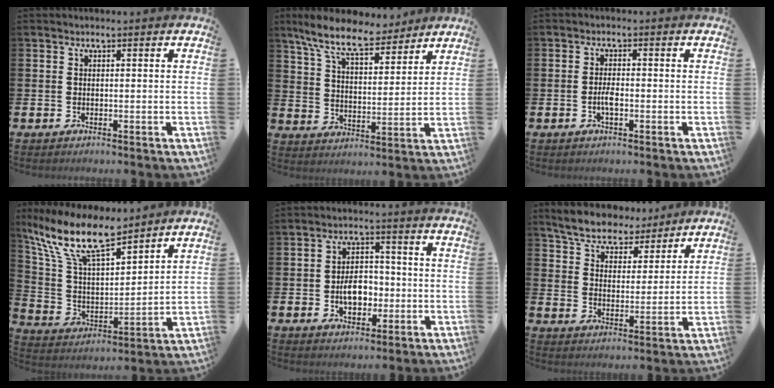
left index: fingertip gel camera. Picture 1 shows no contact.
{"total": 9.6, "force": [8.4, 2.6, 3.9], "torque": [-0.105, -0.036, 0.152]}
{"total": 2.1, "force": [-0.6, 0.7, 1.9], "torque": [-0.034, 0.001, -0.012]}
{"total": 12.3, "force": [10.1, 2.9, 6.4], "torque": [-0.170, -0.055, 0.178]}
{"total": 5.2, "force": [-1.2, 3.6, 3.6], "torque": [-0.053, 0.004, -0.028]}
{"total": 6.6, "force": [6.3, 1.8, 0.7], "torque": [-0.053, -0.038, 0.113]}